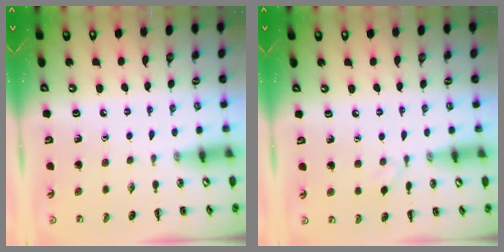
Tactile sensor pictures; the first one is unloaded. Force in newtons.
{"total": 3.5, "press": 3.3, "slide": 0.9}